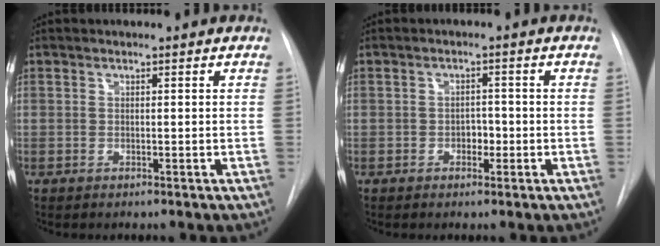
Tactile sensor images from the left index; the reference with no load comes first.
{"total": 2.1, "force": [-1.0, 1.4, 1.2], "torque": [-0.013, 0.004, -0.017]}